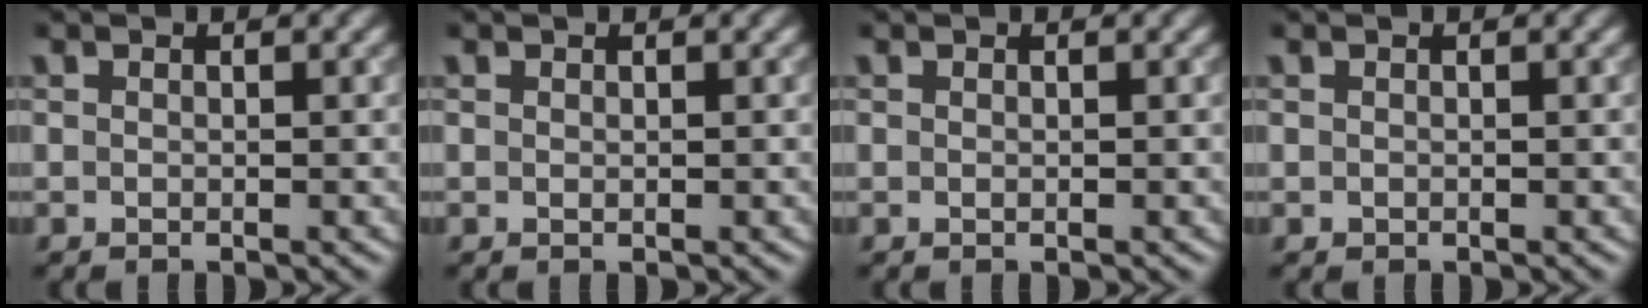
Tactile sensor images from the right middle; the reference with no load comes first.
{"total": 0.0}
{"total": 0.0}
{"total": 0.0}